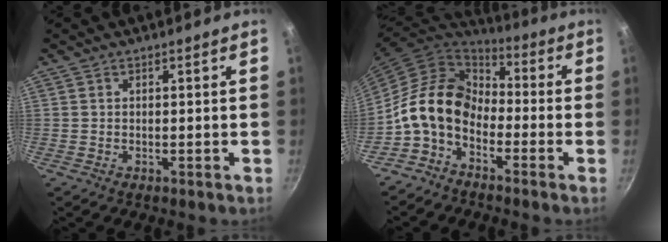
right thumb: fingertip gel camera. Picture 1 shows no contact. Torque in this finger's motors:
{"motor_torque": [1.68, 2.49, 1.28, -1.47, 0.16]}